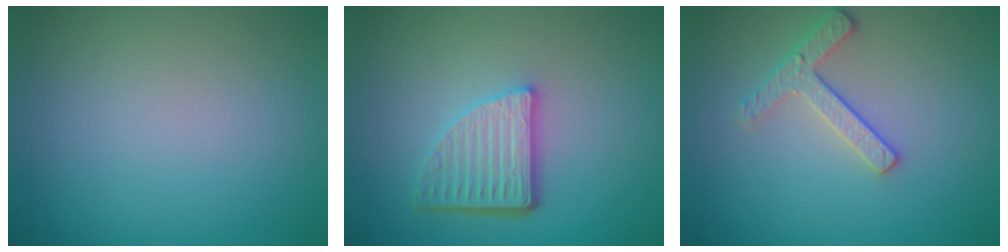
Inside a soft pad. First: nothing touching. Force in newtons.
{"total": 5.0, "press": 3.5, "slide": 3.6}
{"total": 2.4, "press": 2.3, "slide": 0.5}